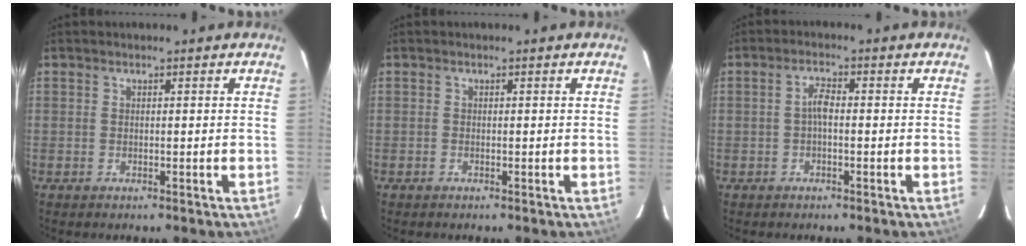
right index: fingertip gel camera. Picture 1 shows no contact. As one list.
[{"total": 0.0}, {"total": 2.2, "force": [-0.5, 0.8, 2.0], "torque": [-0.042, 0.009, -0.010]}]